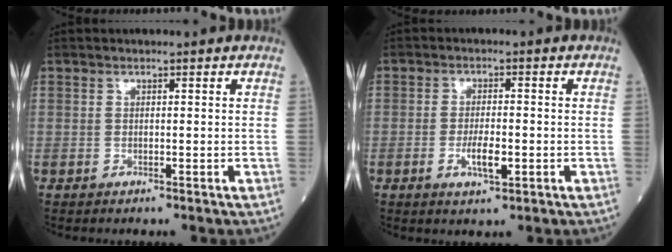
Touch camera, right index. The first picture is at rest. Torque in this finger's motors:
{"motor_torque": [0.23, 0.03, 0.09, 0.03]}